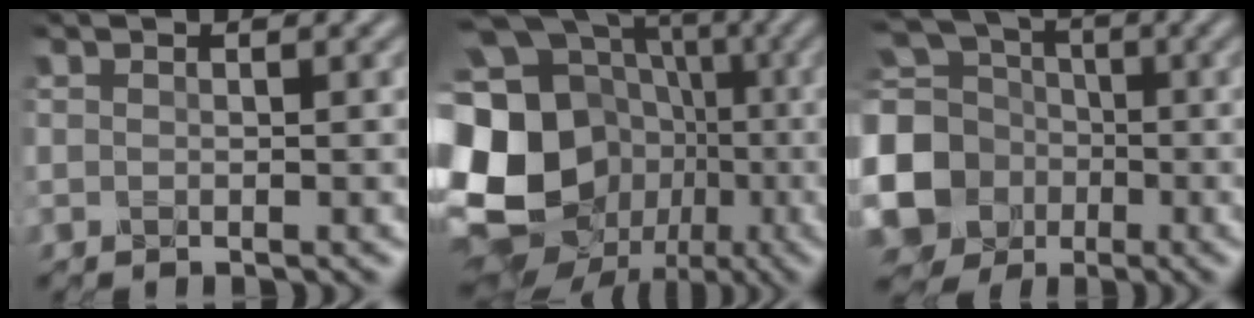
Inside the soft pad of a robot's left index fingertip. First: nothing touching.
{"total": 20.8, "force": [-2.4, 17.8, 10.4], "torque": [-0.233, -0.001, -0.070]}
{"total": 15.7, "force": [-3.4, 14.3, 5.6], "torque": [-0.158, -0.010, -0.098]}